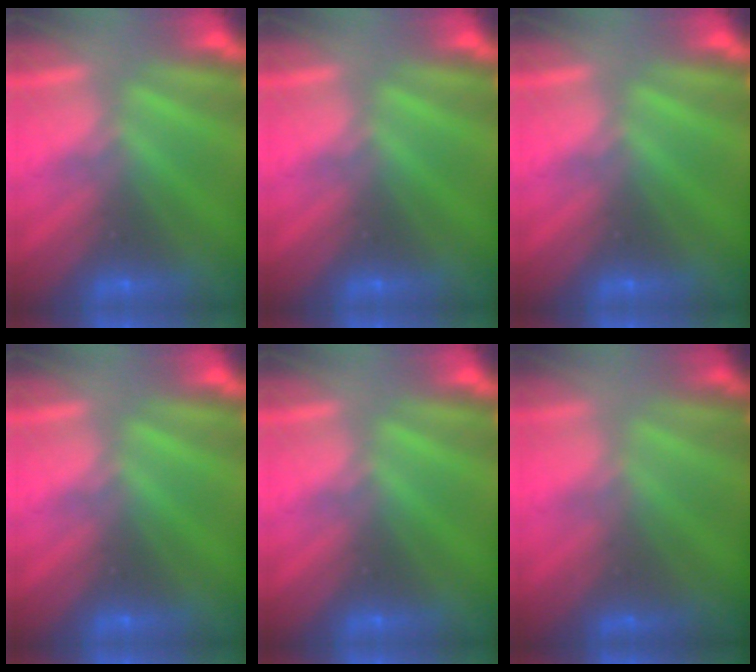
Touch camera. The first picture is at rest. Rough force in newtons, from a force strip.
{"total": 0.0}
{"total": 0.0}
{"total": 0.0}
{"total": 0.0}
{"total": 1.4}